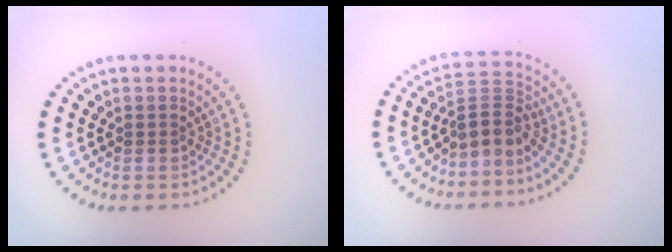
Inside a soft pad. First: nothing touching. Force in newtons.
{"total": 2.8, "press": 2.0, "slide": 2.0}